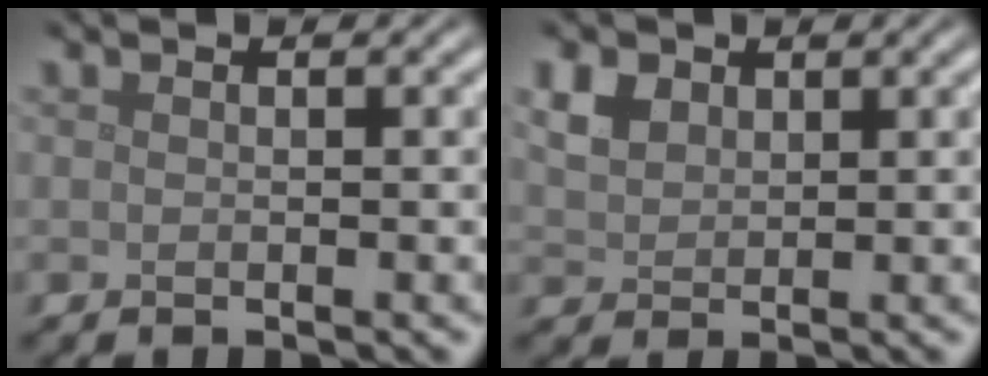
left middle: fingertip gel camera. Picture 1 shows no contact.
{"total": 2.8, "force": [1.5, 2.0, 1.4], "torque": [-0.037, 0.002, 0.027]}